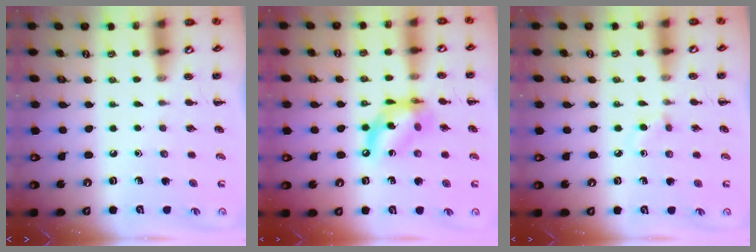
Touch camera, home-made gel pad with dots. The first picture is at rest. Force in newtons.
{"total": 12.5, "press": 12.0, "slide": 3.3}
{"total": 1.5, "press": 1.3, "slide": 0.8}